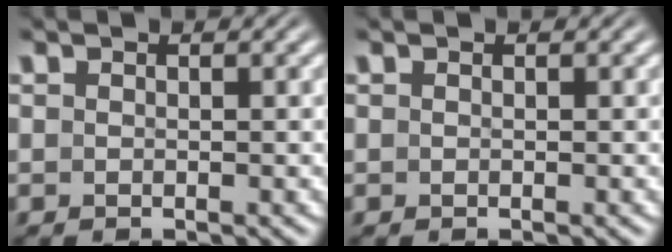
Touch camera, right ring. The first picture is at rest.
{"total": 0.0}